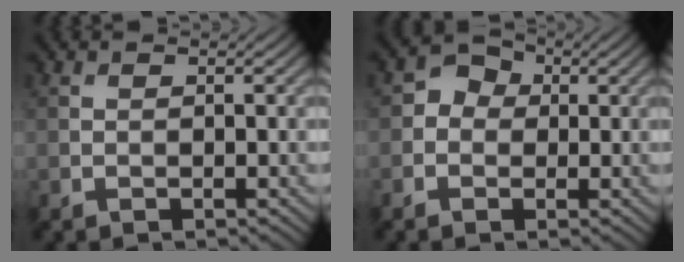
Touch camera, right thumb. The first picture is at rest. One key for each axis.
{"total": 2.9, "fx": -0.1, "fy": 2.6, "fz": 1.2, "tx": -0.015, "ty": 0.006, "tz": -0.011}